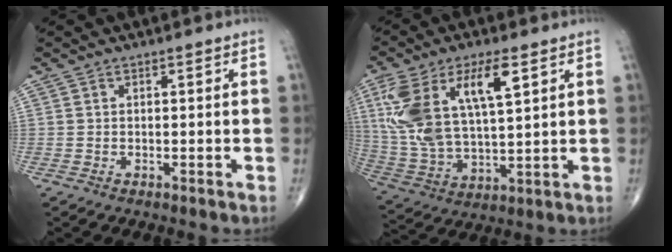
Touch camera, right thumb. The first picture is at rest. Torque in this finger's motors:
{"motor_torque": [1.50, 3.50, 1.86, 0.91, 0.22]}